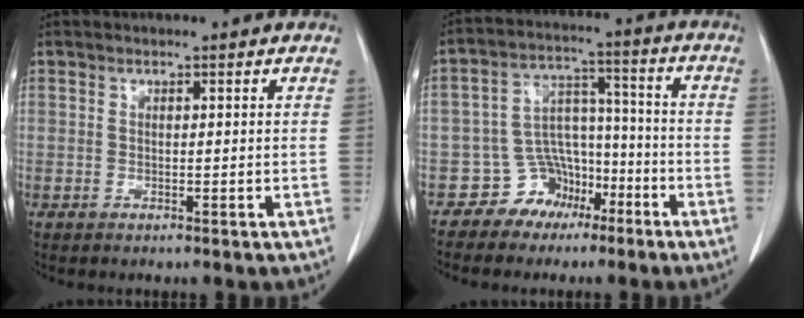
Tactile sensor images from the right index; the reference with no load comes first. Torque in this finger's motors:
{"motor_torque": [-0.28, -0.06, -1.05, -0.21]}